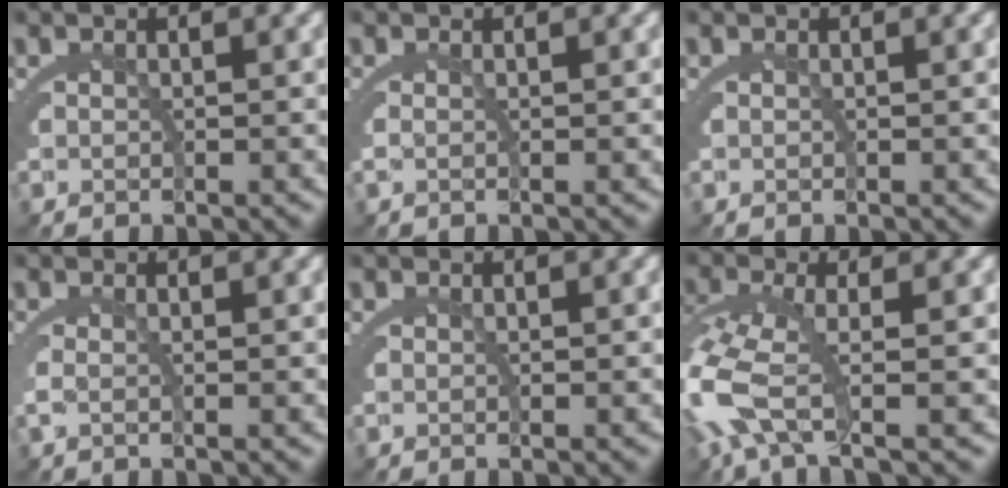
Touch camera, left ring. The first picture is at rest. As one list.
[{"total": 0.7, "force": [0.0, -0.3, 0.7], "torque": [-0.019, -0.007, 0.003]}, {"total": 0.0}, {"total": 1.1, "force": [0.0, -0.2, 1.1], "torque": [-0.031, -0.009, 0.003]}, {"total": 0.0}, {"total": 5.0, "force": [-1.4, 1.8, 4.4], "torque": [-0.136, -0.033, -0.006]}]